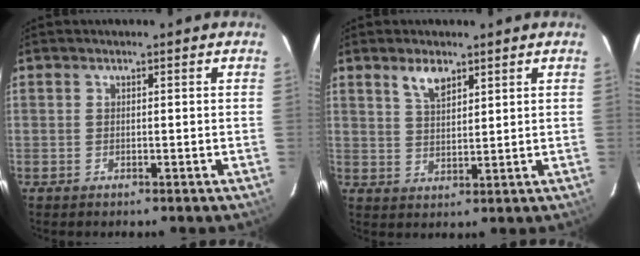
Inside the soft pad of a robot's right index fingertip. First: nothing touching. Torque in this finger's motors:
{"motor_torque": [0.30, 0.16, 0.09, 0.05]}